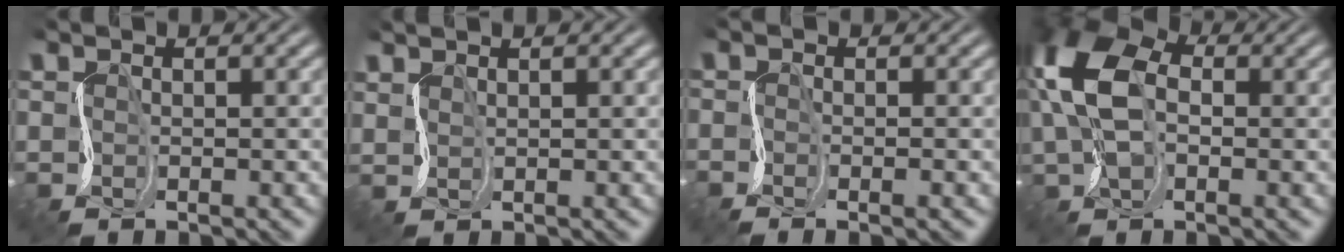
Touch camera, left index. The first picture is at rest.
{"total": 1.8, "force": [1.6, 0.2, 0.9], "torque": [-0.025, 0.012, 0.025]}
{"total": 1.3, "force": [-0.5, 0.1, 1.2], "torque": [-0.003, 0.006, -0.019]}
{"total": 9.5, "force": [1.4, 6.2, 7.1], "torque": [-0.167, 0.009, 0.025]}